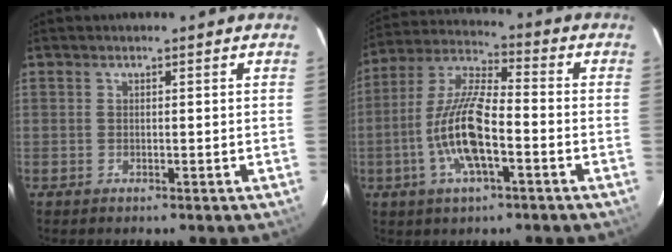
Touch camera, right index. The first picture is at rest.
{"total": 13.3, "force": [-4.3, 3.8, 12.0], "torque": [-0.252, -0.002, -0.083]}